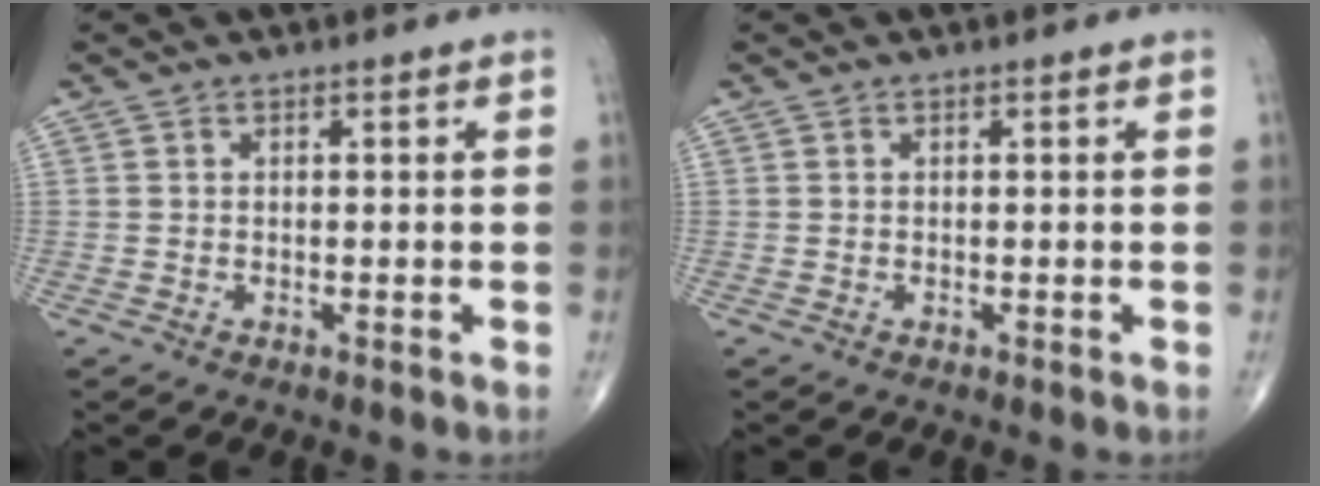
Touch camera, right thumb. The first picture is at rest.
{"total": 0.0}